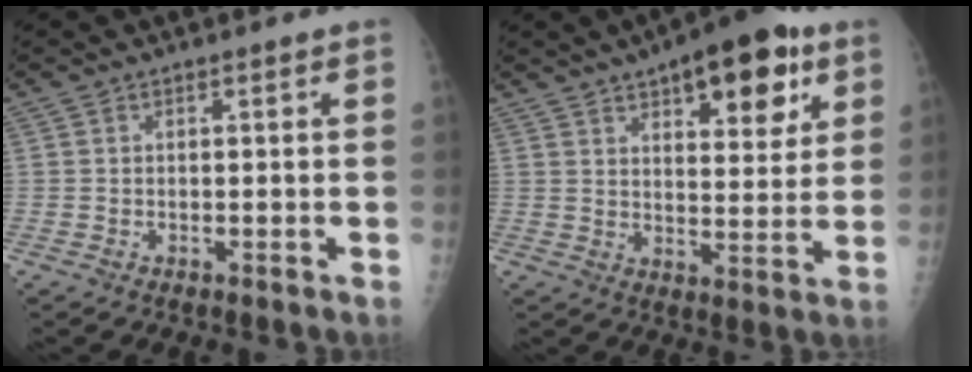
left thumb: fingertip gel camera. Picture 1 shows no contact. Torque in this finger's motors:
{"motor_torque": [0.28, 0.49, 0.13, -0.27, 0.19]}